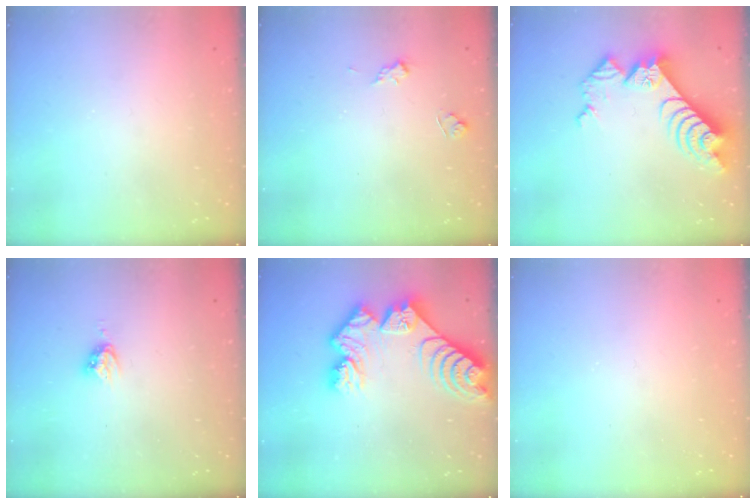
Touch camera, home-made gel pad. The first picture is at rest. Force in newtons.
{"total": 4.2, "press": 4.1, "slide": 0.4}
{"total": 12.8, "press": 12.7, "slide": 1.5}
{"total": 4.8, "press": 4.8, "slide": 0.3}
{"total": 13.4, "press": 13.3, "slide": 1.4}
{"total": 0.0}